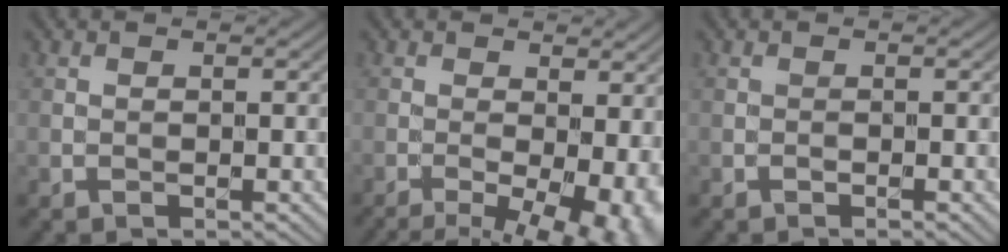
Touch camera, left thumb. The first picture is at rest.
{"total": 11.8, "force": [-4.1, 4.6, 10.1], "torque": [-0.139, -0.016, -0.044]}
{"total": 0.5, "force": [-0.4, -0.1, 0.3], "torque": [-0.008, 0.000, -0.005]}